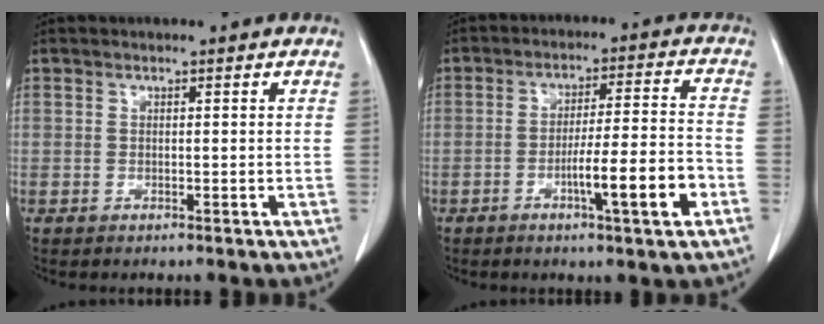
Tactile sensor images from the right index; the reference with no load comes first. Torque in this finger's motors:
{"motor_torque": [1.40, -0.66, 0.64, 0.13]}